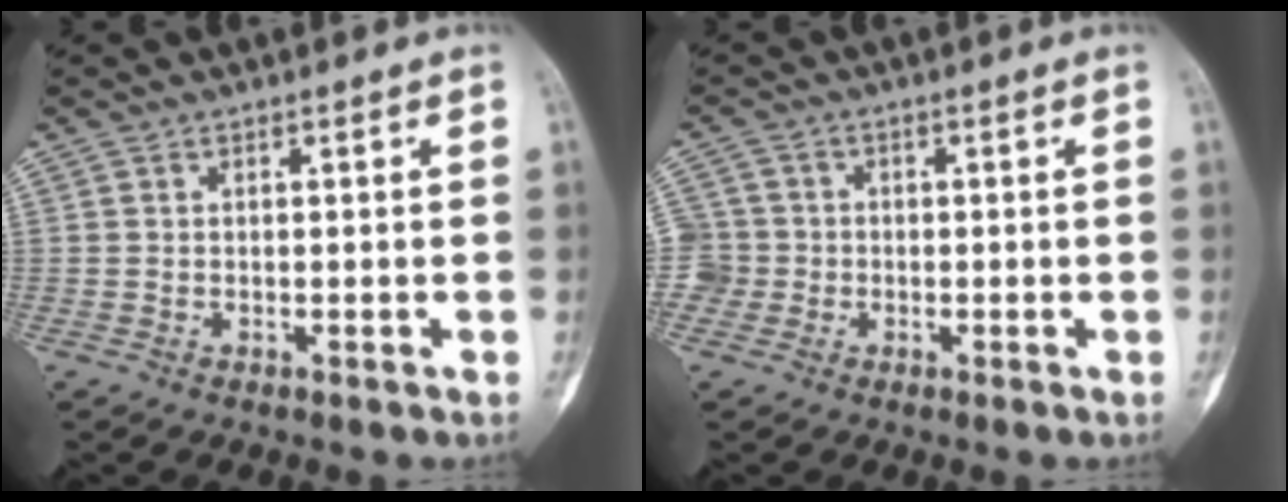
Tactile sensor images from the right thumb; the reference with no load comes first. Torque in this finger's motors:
{"motor_torque": [0.00, -0.02, 0.22, 0.19, -0.05]}